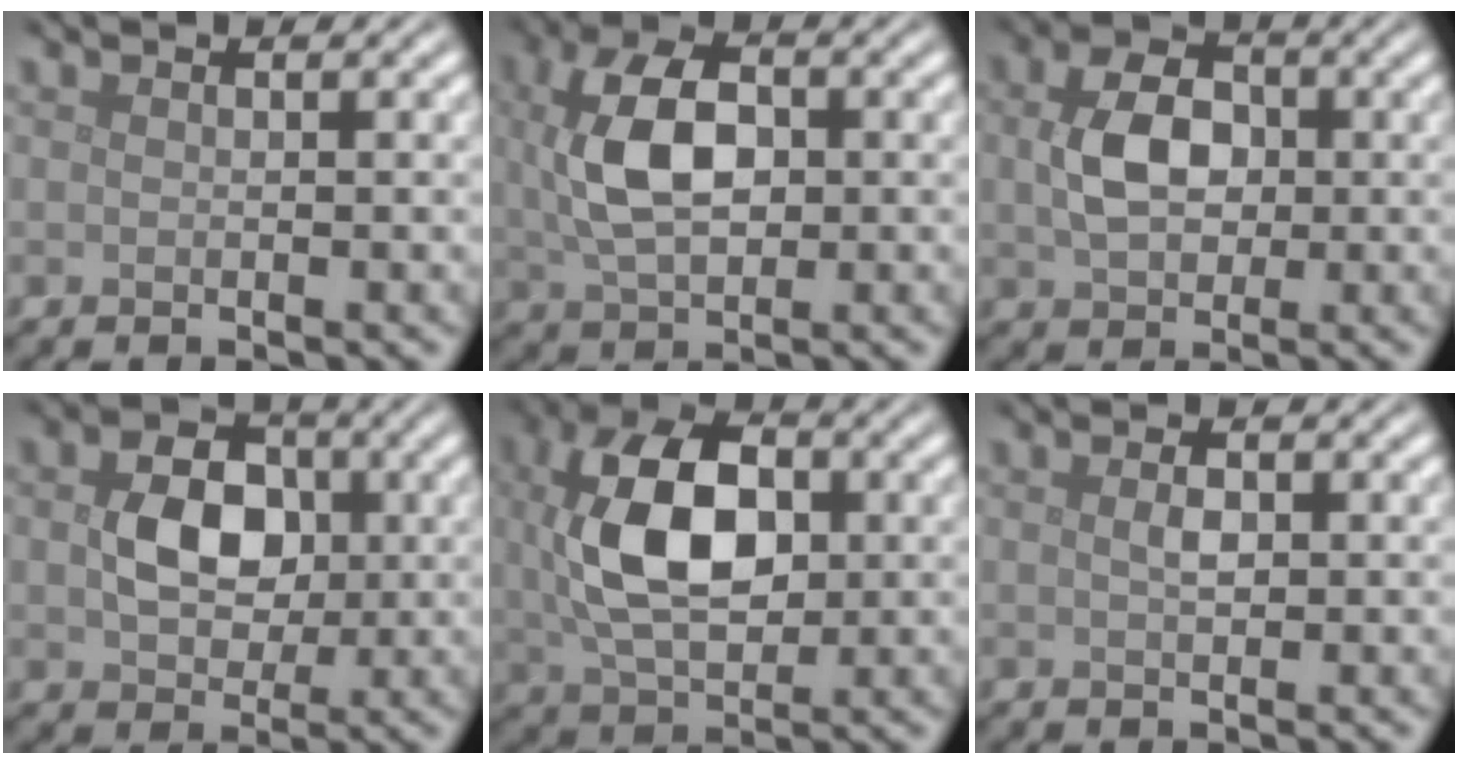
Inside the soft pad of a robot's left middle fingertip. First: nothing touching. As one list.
[{"total": 6.7, "force": [0.8, 3.9, 5.3], "torque": [-0.111, 0.011, 0.015]}, {"total": 4.8, "force": [0.4, 3.5, 3.3], "torque": [-0.074, 0.002, 0.002]}, {"total": 5.1, "force": [0.4, 3.9, 3.3], "torque": [-0.067, 0.000, 0.001]}, {"total": 9.1, "force": [1.2, 5.5, 7.2], "torque": [-0.151, 0.010, 0.019]}, {"total": 1.3, "force": [0.2, 0.6, 1.1], "torque": [-0.024, 0.002, 0.003]}]